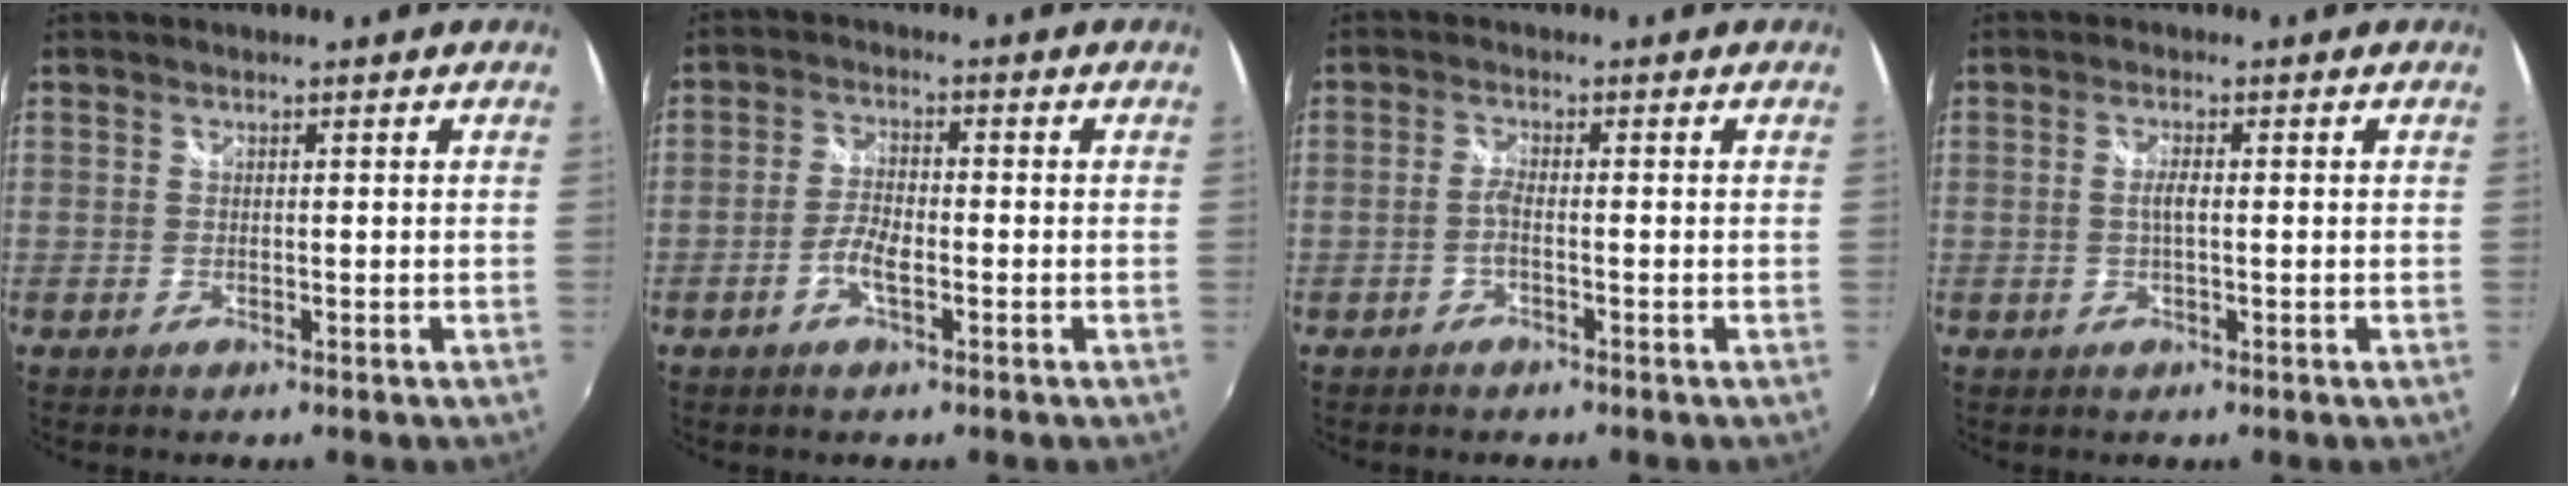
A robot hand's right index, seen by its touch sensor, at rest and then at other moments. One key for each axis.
{"total": 4.2, "fx": -1.8, "fy": 1.4, "fz": 3.5, "tx": -0.080, "ty": 0.004, "tz": -0.037}
{"total": 1.7, "fx": -0.8, "fy": 0.2, "fz": 1.5, "tx": -0.035, "ty": 0.003, "tz": -0.019}
{"total": 2.1, "fx": -0.1, "fy": 0.4, "fz": 2.0, "tx": -0.039, "ty": 0.000, "tz": -0.003}